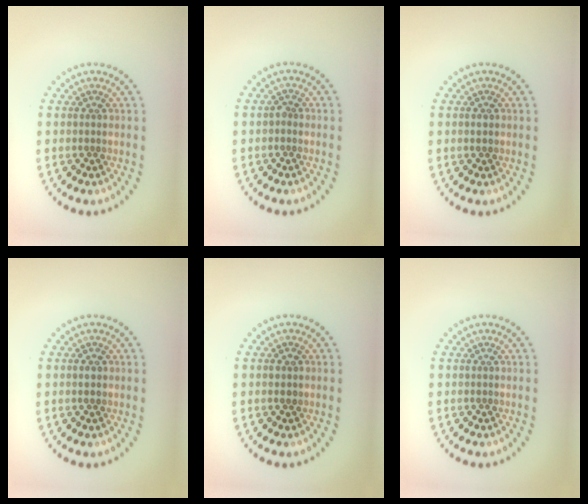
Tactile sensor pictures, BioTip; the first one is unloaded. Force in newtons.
{"total": 0.6, "press": 0.6, "slide": 0.2}
{"total": 1.0, "press": 1.0, "slide": 0.0}
{"total": 1.2, "press": 1.2, "slide": 0.0}
{"total": 0.8, "press": 0.8, "slide": 0.1}
{"total": 0.0}